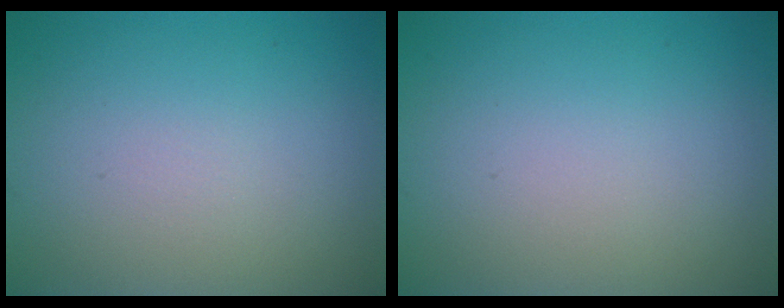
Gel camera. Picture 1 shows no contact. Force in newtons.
{"total": 0.0}